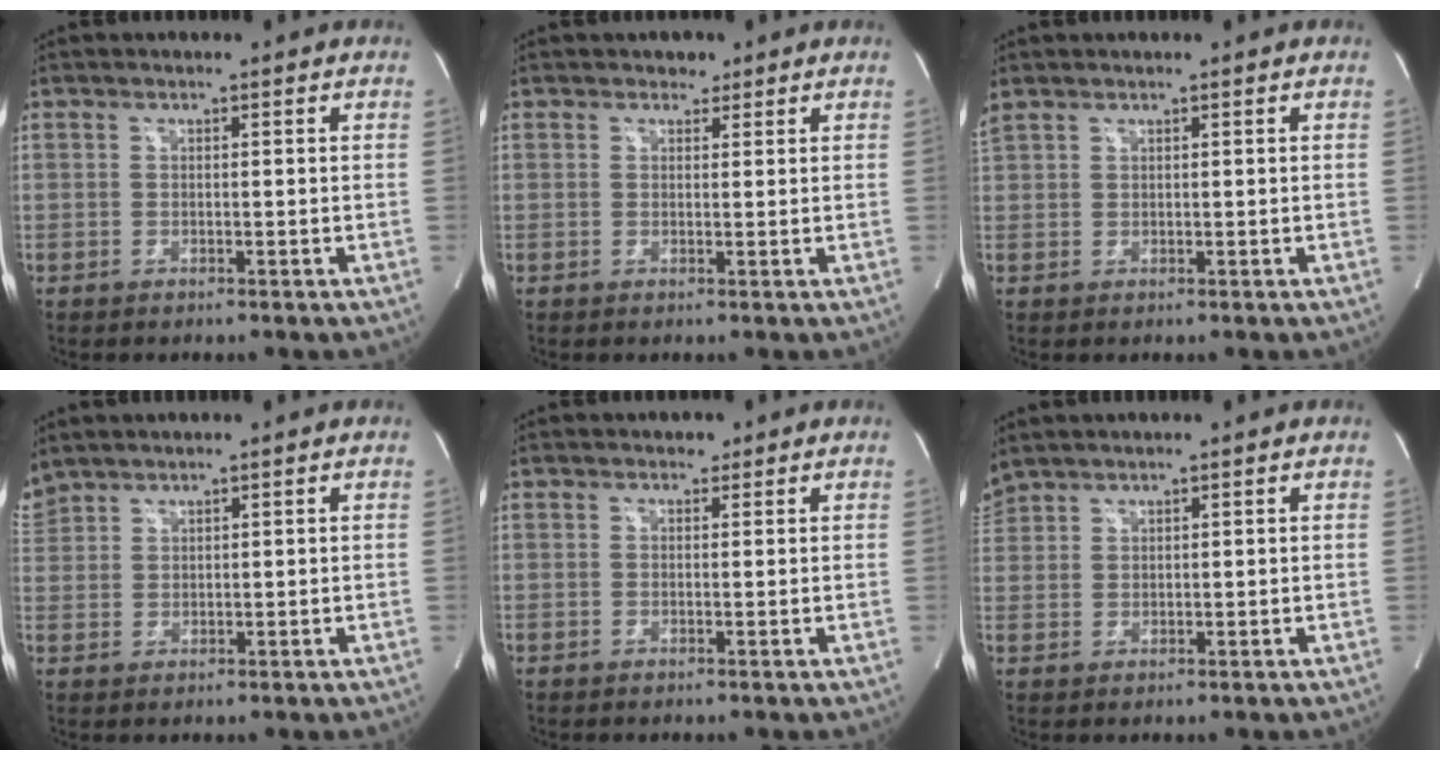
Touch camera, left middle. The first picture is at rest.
{"total": 1.6, "force": [1.1, 1.1, 0.3], "torque": [-0.001, 0.001, 0.012]}
{"total": 2.1, "force": [1.7, 0.7, 0.9], "torque": [-0.048, 0.025, 0.047]}
{"total": 4.1, "force": [3.9, 0.9, 0.8], "torque": [-0.036, 0.023, 0.089]}
{"total": 1.1, "force": [0.8, 0.7, 0.2], "torque": [-0.004, 0.001, 0.009]}
{"total": 4.0, "force": [3.8, 0.7, 1.0], "torque": [-0.029, 0.029, 0.080]}